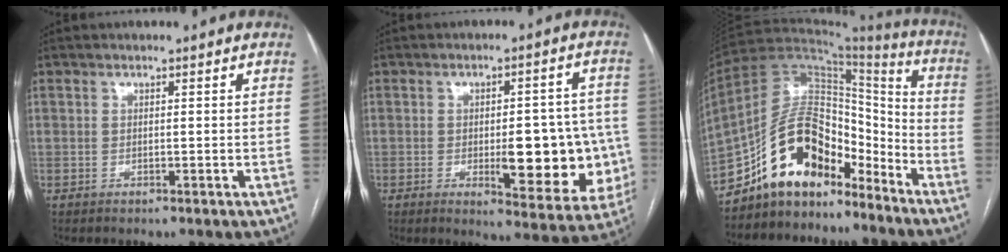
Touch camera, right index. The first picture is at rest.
{"total": 14.2, "force": [-2.7, 4.9, 13.0], "torque": [-0.132, 0.012, -0.020]}
{"total": 16.2, "force": [-12.1, 6.5, 8.5], "torque": [-0.146, 0.049, -0.211]}